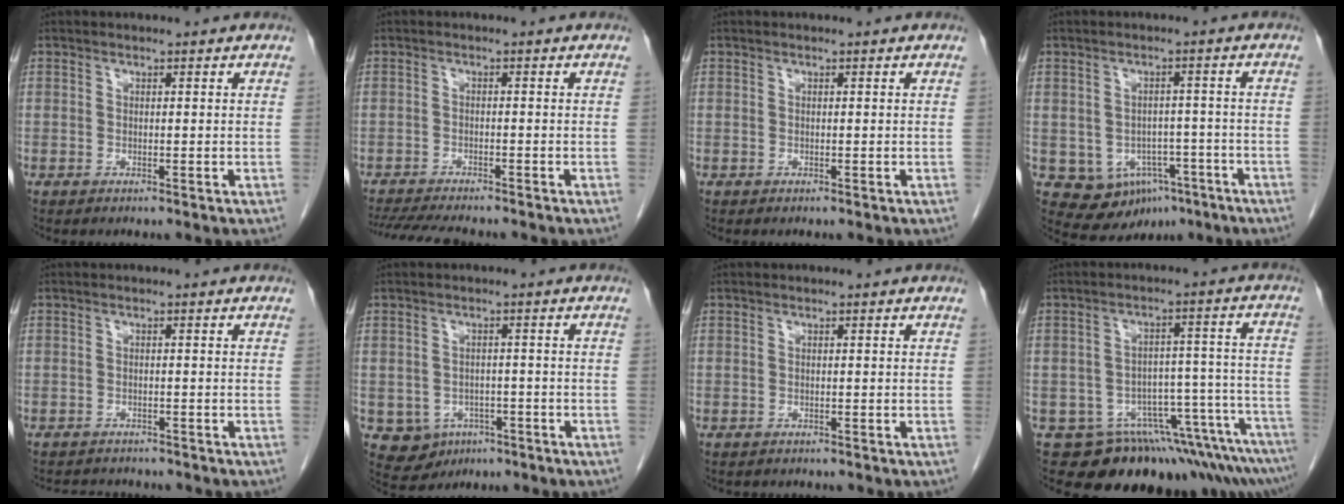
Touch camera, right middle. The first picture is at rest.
{"total": 9.7, "force": [-8.6, 1.3, 4.3], "torque": [-0.066, -0.014, -0.131]}
{"total": 0.0}
{"total": 9.3, "force": [-4.3, 7.2, 3.9], "torque": [-0.052, 0.017, -0.046]}
{"total": 5.2, "force": [-4.8, 1.6, 1.0], "torque": [-0.013, -0.002, -0.066]}
{"total": 6.7, "force": [-3.2, 5.7, 1.7], "torque": [-0.033, 0.006, -0.033]}
{"total": 1.5, "force": [-1.4, 0.6, 0.2], "torque": [-0.011, -0.002, -0.019]}
{"total": 15.6, "force": [-13.7, 2.7, 7.0], "torque": [-0.032, 0.043, -0.179]}